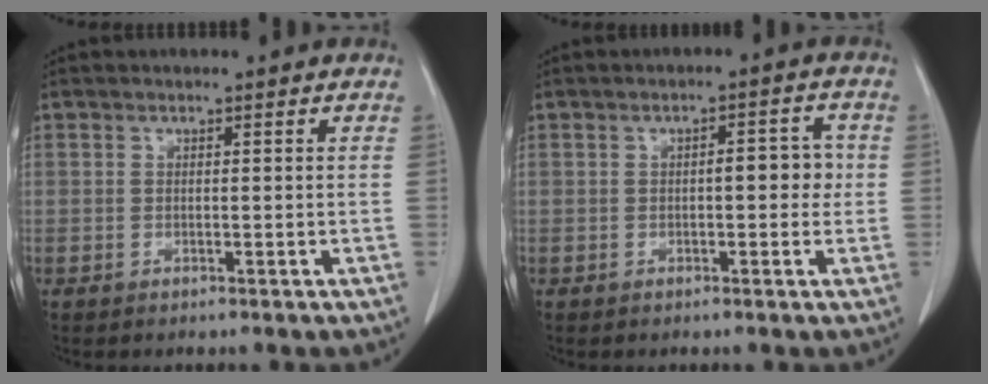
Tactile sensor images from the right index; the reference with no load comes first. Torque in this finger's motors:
{"motor_torque": [0.63, -0.22, 0.30, 0.05]}